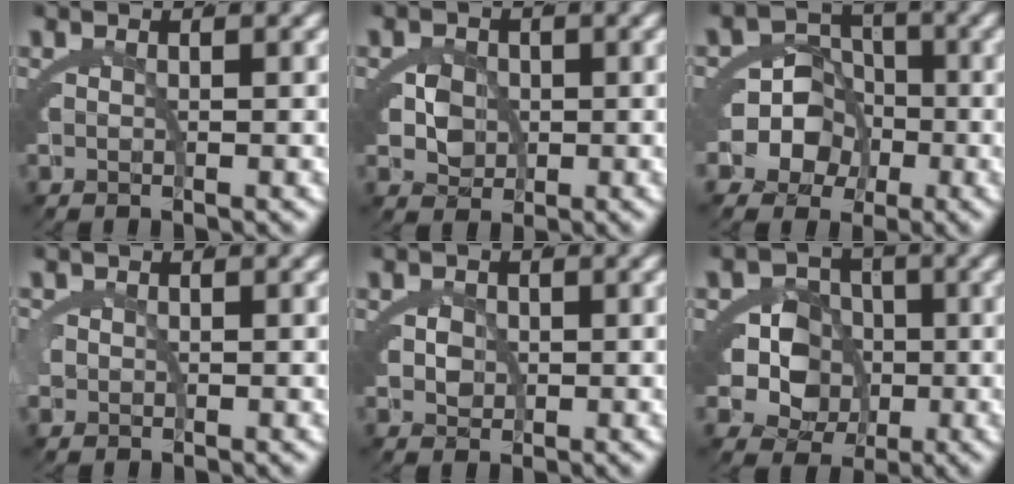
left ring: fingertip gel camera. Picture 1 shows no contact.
{"total": 3.7, "force": [-0.4, 3.1, 2.0], "torque": [-0.042, -0.022, 0.003]}
{"total": 10.3, "force": [-2.3, 8.8, 4.8], "torque": [-0.096, -0.040, -0.038]}
{"total": 1.3, "force": [0.0, 1.2, 0.6], "torque": [-0.024, -0.006, 0.003]}
{"total": 2.1, "force": [-0.2, 1.7, 1.1], "torque": [-0.030, -0.018, 0.004]}
{"total": 10.3, "force": [-1.3, 8.6, 5.5], "torque": [-0.108, -0.049, -0.017]}